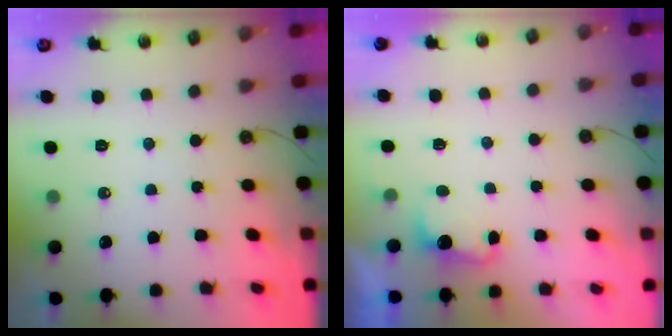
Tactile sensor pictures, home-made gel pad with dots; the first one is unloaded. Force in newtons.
{"total": 3.8, "press": 3.7, "slide": 1.0}